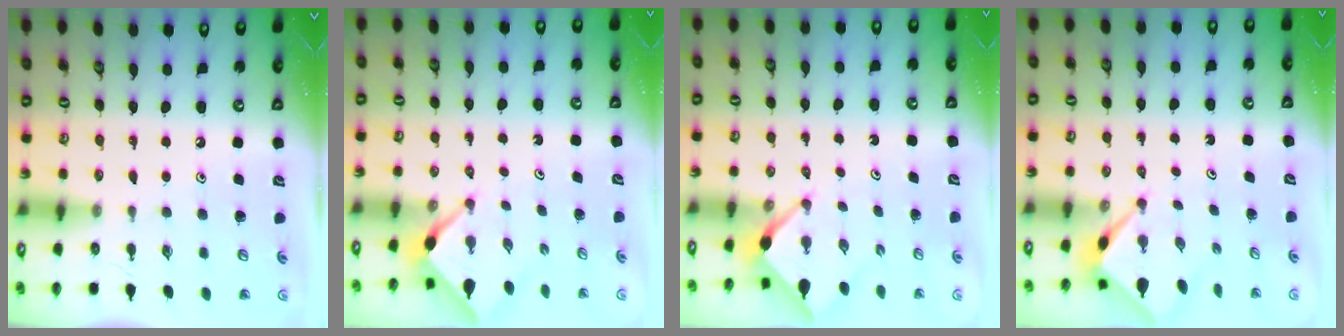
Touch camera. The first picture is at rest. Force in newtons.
{"total": 2.2, "press": 2.2, "slide": 0.3}
{"total": 2.5, "press": 2.5, "slide": 0.3}
{"total": 2.7, "press": 2.7, "slide": 0.0}